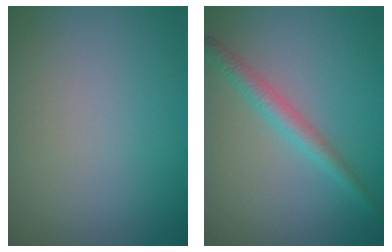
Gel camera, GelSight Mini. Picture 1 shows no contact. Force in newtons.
{"total": 2.4, "press": 2.4, "slide": 0.1}